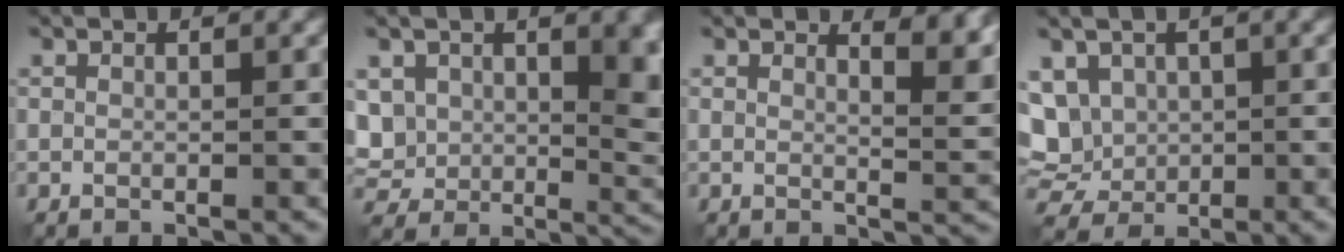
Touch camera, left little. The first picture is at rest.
{"total": 10.5, "force": [2.7, 7.5, 6.9], "torque": [-0.139, -0.025, 0.060]}
{"total": 5.6, "force": [4.0, 2.0, 3.5], "torque": [-0.026, 0.013, 0.038]}
{"total": 7.1, "force": [1.1, 5.9, 3.9], "torque": [-0.091, 0.009, 0.010]}